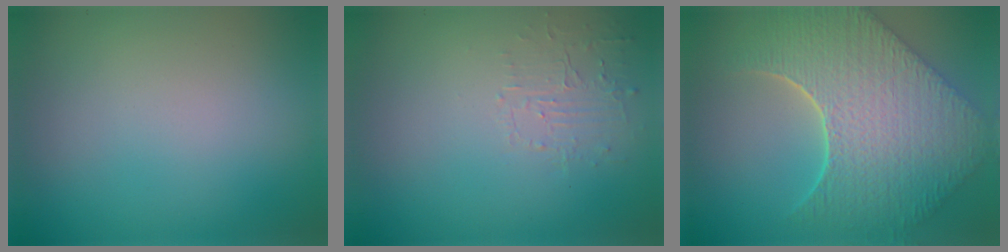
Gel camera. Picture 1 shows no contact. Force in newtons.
{"total": 1.5, "press": 0.1, "slide": 1.5}
{"total": 9.9, "press": 7.1, "slide": 6.8}